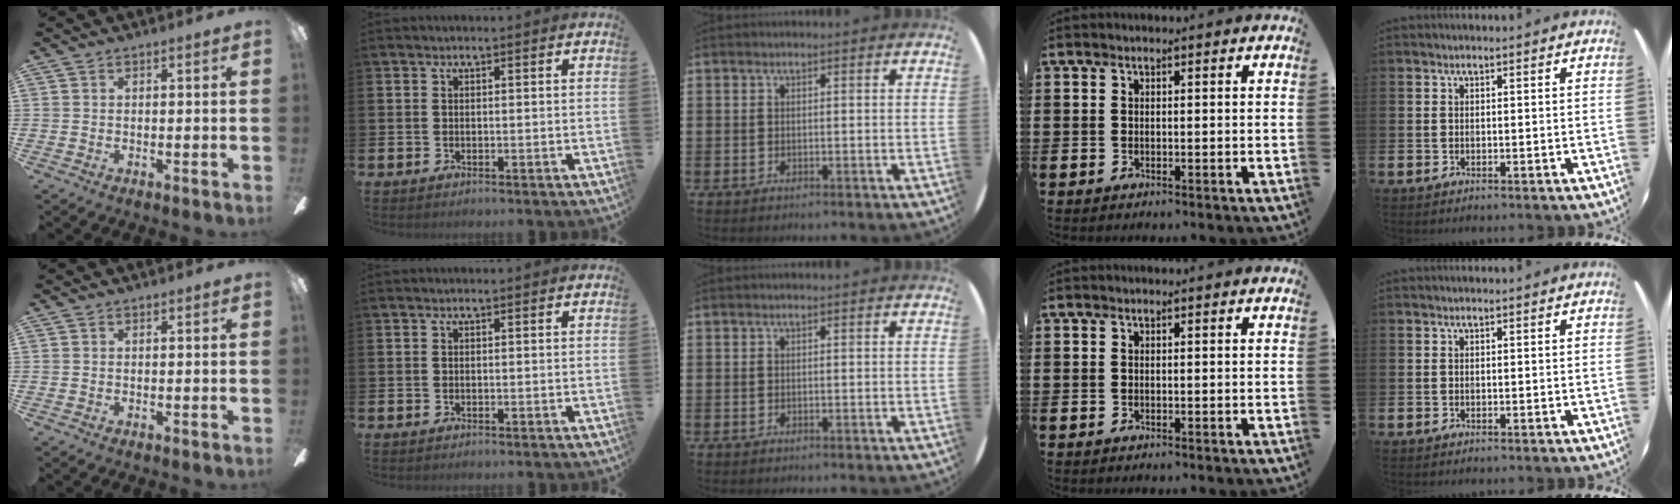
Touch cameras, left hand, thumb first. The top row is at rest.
{}